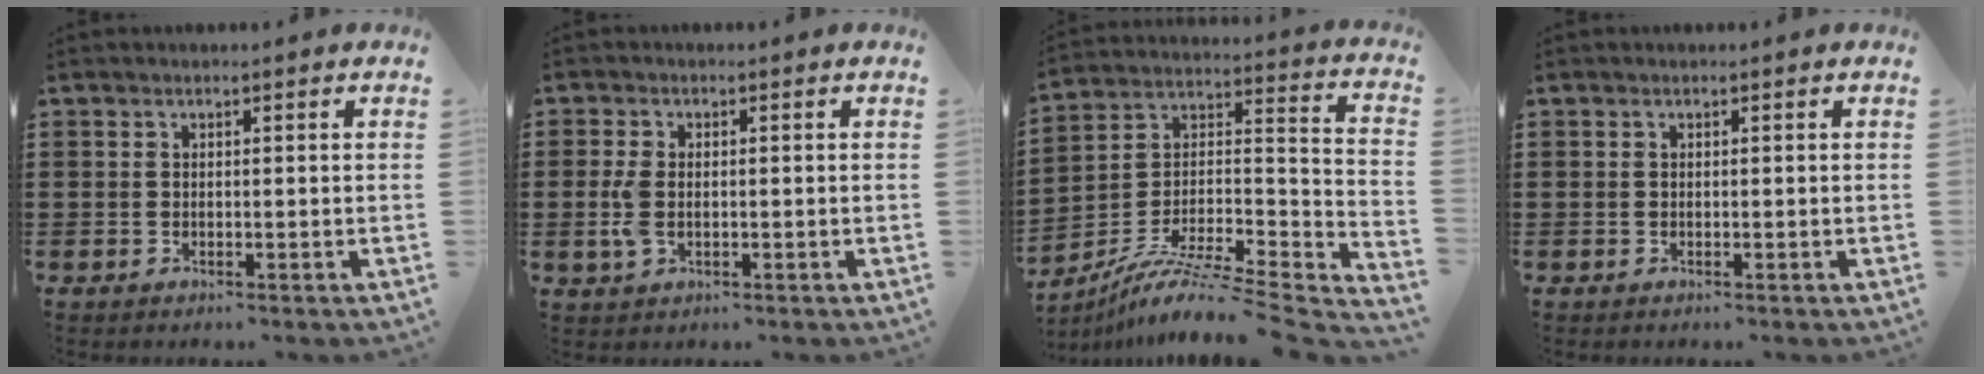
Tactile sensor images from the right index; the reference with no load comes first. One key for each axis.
{"total": 3.9, "fx": -0.4, "fy": 2.2, "fz": 3.1, "tx": -0.082, "ty": -0.003, "tz": -0.012}
{"total": 8.6, "fx": -6.6, "fy": 1.1, "fz": 5.4, "tx": -0.100, "ty": -0.005, "tz": -0.134}
{"total": 0.0}